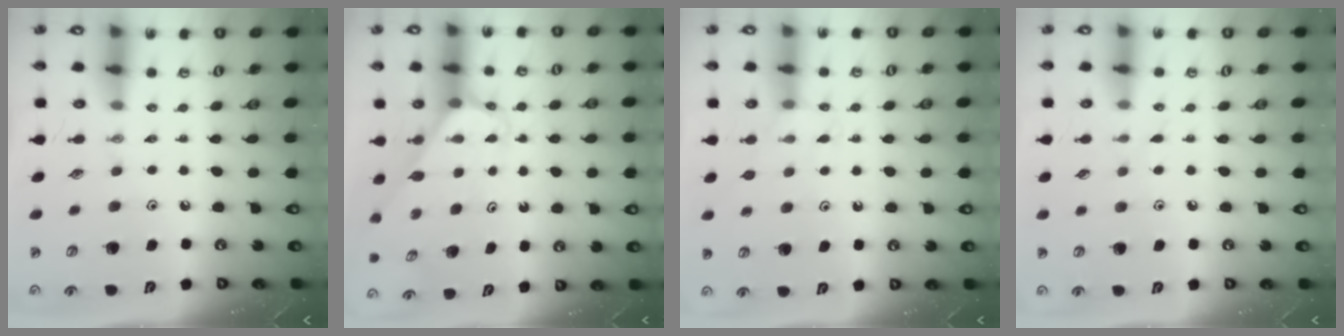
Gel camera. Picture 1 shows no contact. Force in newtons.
{"total": 3.1, "press": 3.1, "slide": 0.2}
{"total": 6.6, "press": 6.6, "slide": 0.6}
{"total": 3.9, "press": 3.9, "slide": 0.4}